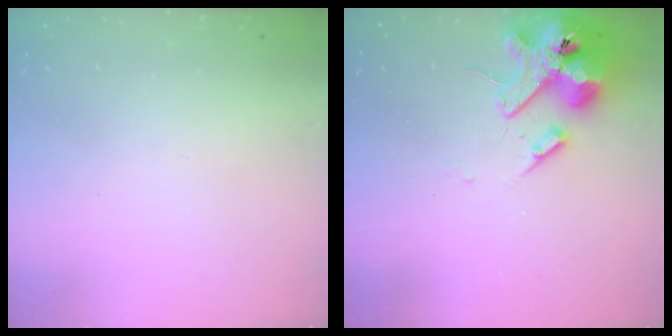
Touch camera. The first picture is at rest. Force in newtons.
{"total": 14.5, "press": 14.4, "slide": 2.2}